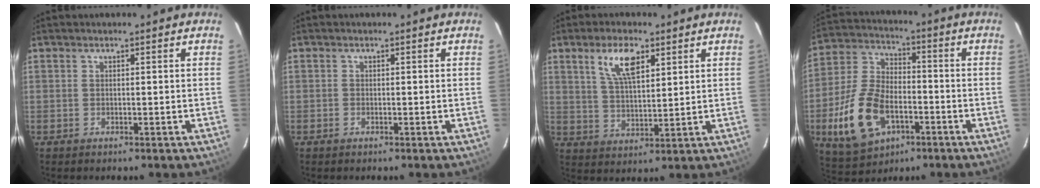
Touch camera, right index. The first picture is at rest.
{"total": 0.5, "force": [-0.4, 0.4, 0.0], "torque": [-0.002, 0.000, -0.008]}
{"total": 8.1, "force": [4.2, 3.2, 6.1], "torque": [-0.116, 0.009, 0.083]}
{"total": 15.9, "force": [-5.8, 9.5, 11.4], "torque": [-0.265, -0.002, -0.095]}